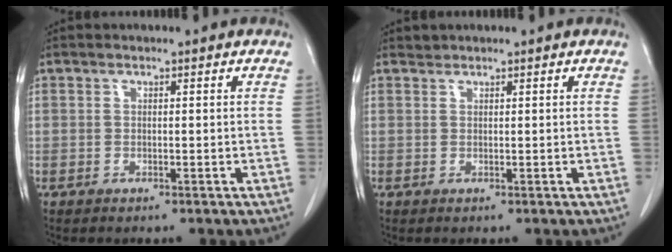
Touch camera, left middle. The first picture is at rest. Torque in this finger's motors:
{"motor_torque": [0.13, -0.08, -0.14, -0.01]}